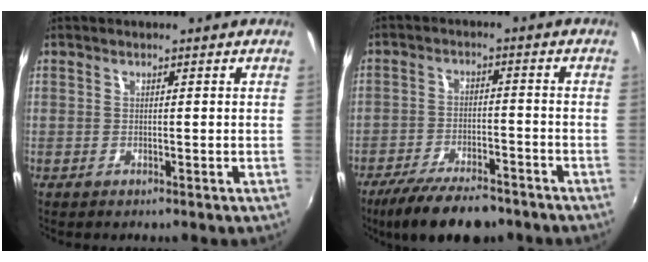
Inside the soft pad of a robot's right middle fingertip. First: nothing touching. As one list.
[{"total": 12.7, "force": [-10.0, 3.8, 6.7], "torque": [-0.144, -0.022, -0.161]}]